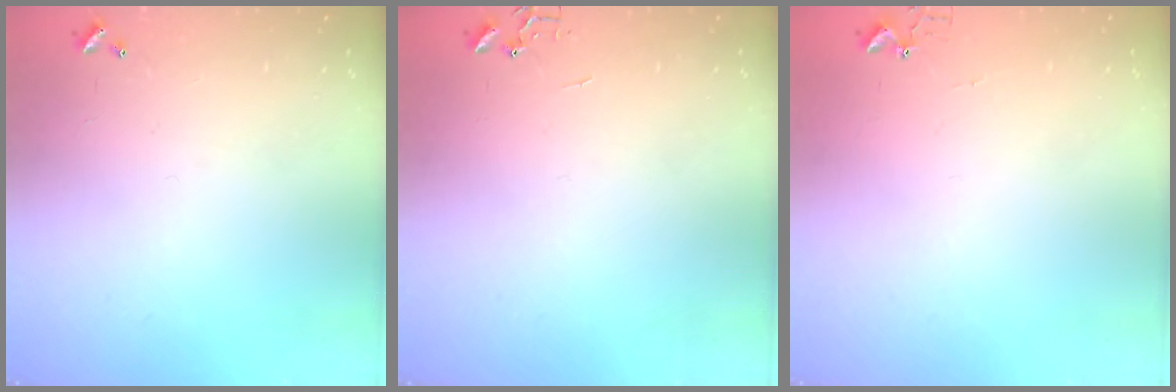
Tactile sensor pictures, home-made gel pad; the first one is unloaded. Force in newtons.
{"total": 0.0}
{"total": 2.7, "press": 2.7, "slide": 0.3}